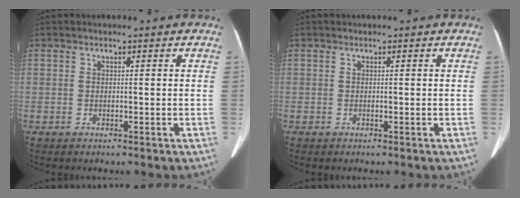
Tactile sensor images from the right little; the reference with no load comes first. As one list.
[{"total": 0.0}]